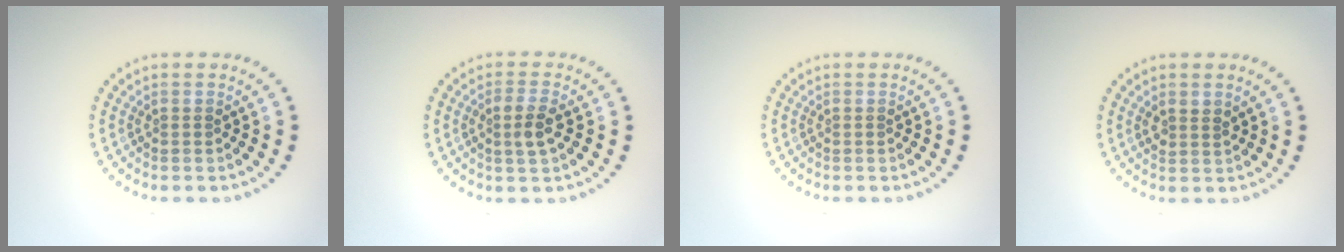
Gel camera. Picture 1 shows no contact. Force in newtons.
{"total": 2.2, "press": 2.1, "slide": 0.7}
{"total": 0.0}
{"total": 1.3, "press": 1.2, "slide": 0.6}